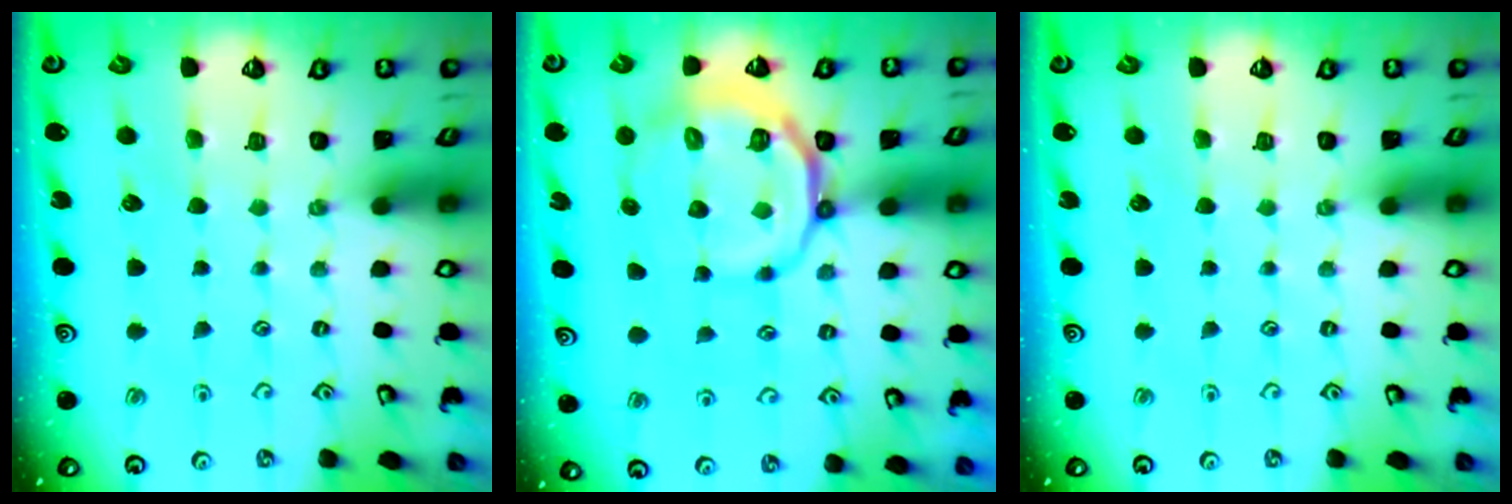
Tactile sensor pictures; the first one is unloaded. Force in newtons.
{"total": 11.9, "press": 11.6, "slide": 2.8}
{"total": 0.0}